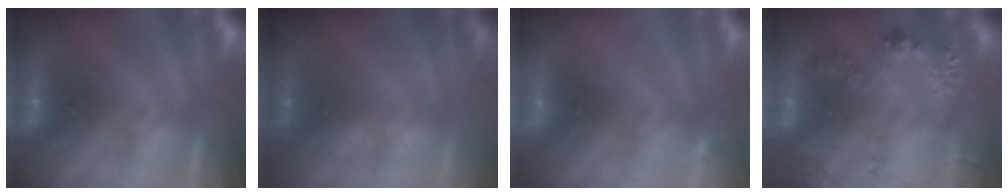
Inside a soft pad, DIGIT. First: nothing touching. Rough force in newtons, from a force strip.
{"total": 2.9}
{"total": 2.2}
{"total": 6.1}